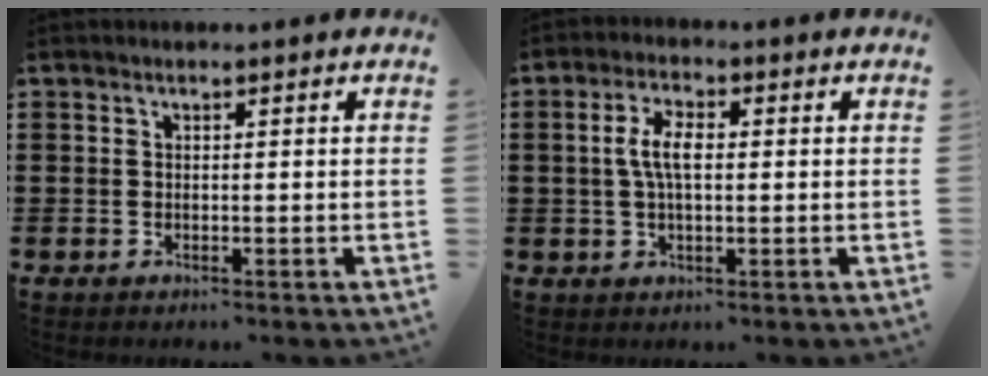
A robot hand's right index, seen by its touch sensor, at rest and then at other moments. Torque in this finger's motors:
{"motor_torque": [0.37, -0.21, 0.27, 0.10]}